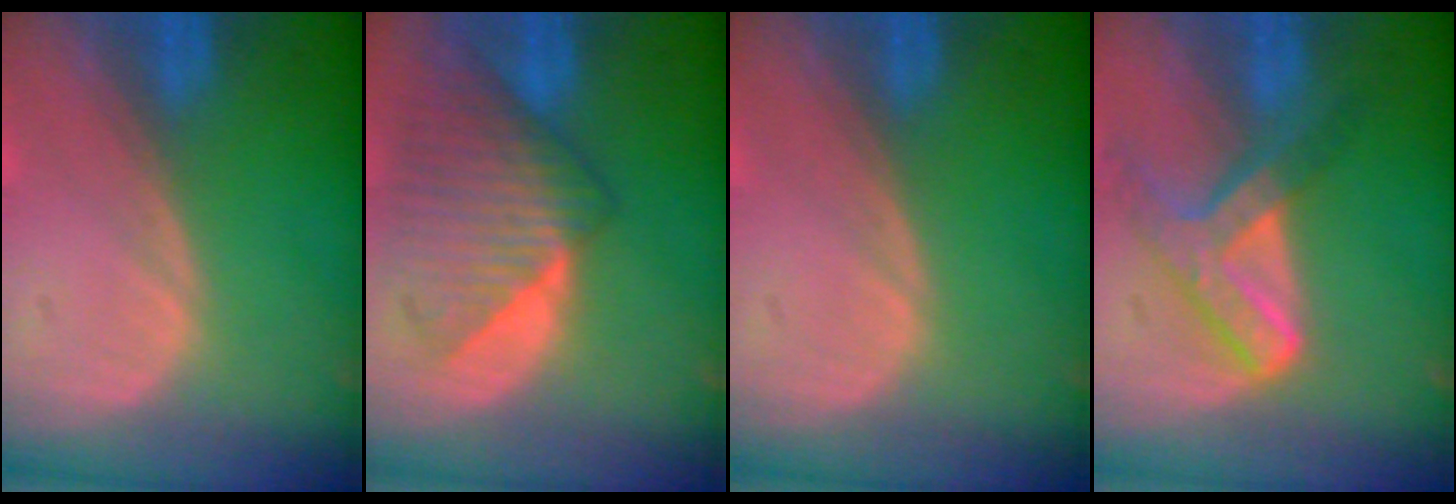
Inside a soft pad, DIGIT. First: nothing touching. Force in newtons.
{"total": 8.6, "press": 8.1, "slide": 2.7}
{"total": 0.0}
{"total": 7.2, "press": 6.2, "slide": 3.8}